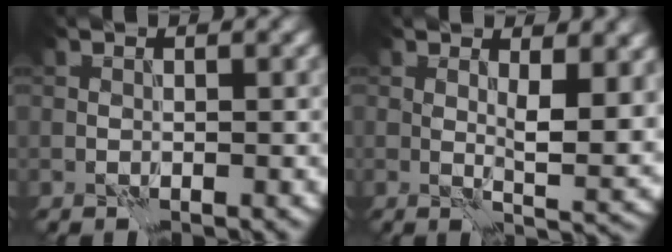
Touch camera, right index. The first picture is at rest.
{"total": 4.9, "force": [1.3, 1.6, 4.5], "torque": [-0.072, -0.010, 0.026]}